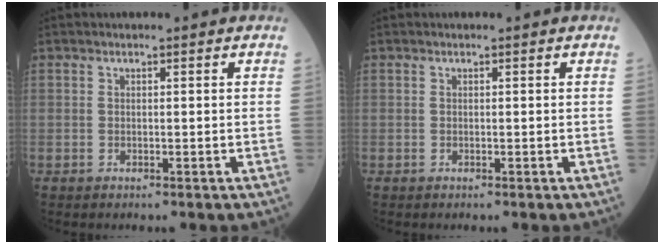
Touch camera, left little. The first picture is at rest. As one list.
[{"total": 0.0}]